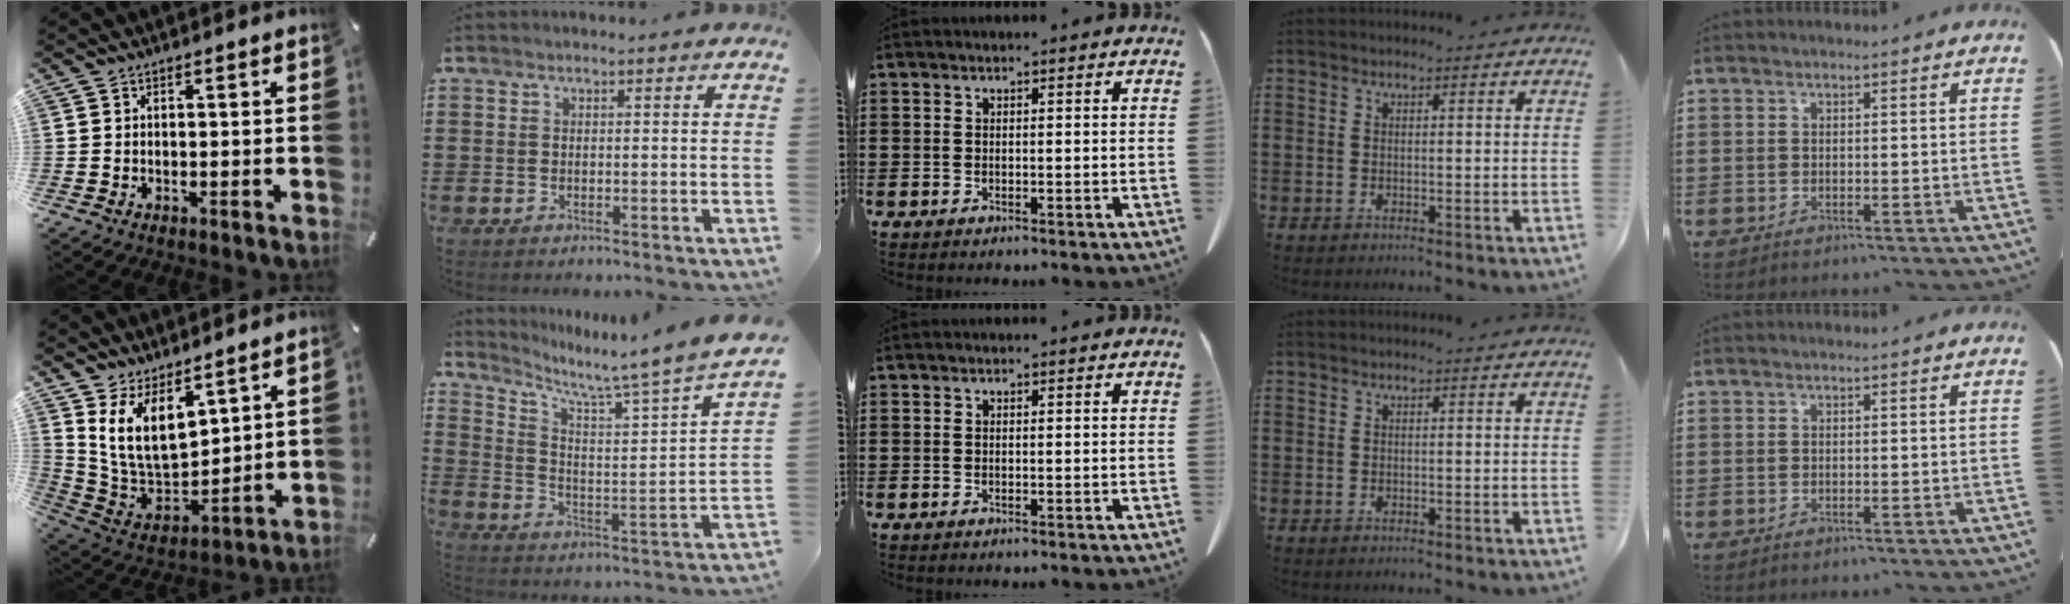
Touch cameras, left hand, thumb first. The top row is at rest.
{"thumb": {"total": 13.2, "force": [7.3, 7.7, 7.7], "torque": [-0.175, -0.056, 0.142]}, "index": {"total": 5.5, "force": [4.7, -0.6, 2.8], "torque": [-0.068, -0.053, 0.064]}}